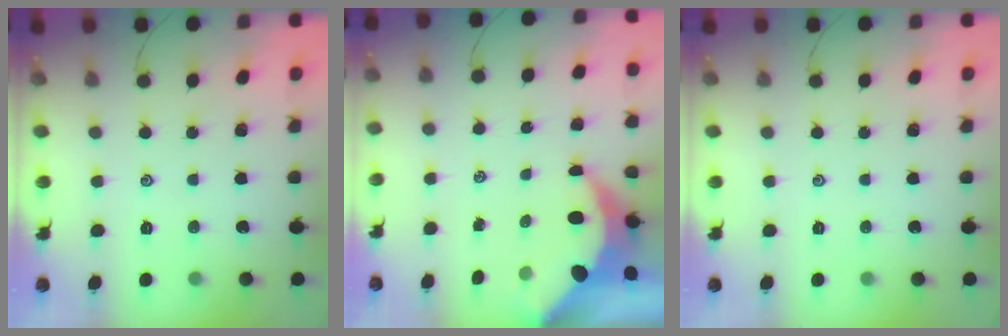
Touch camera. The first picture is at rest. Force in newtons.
{"total": 7.6, "press": 7.5, "slide": 0.9}
{"total": 0.0}